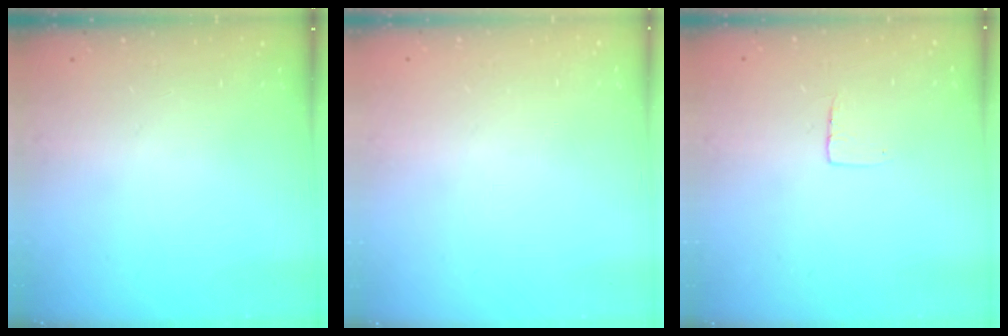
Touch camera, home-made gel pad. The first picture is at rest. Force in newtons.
{"total": 0.0}
{"total": 4.5, "press": 4.5, "slide": 0.4}